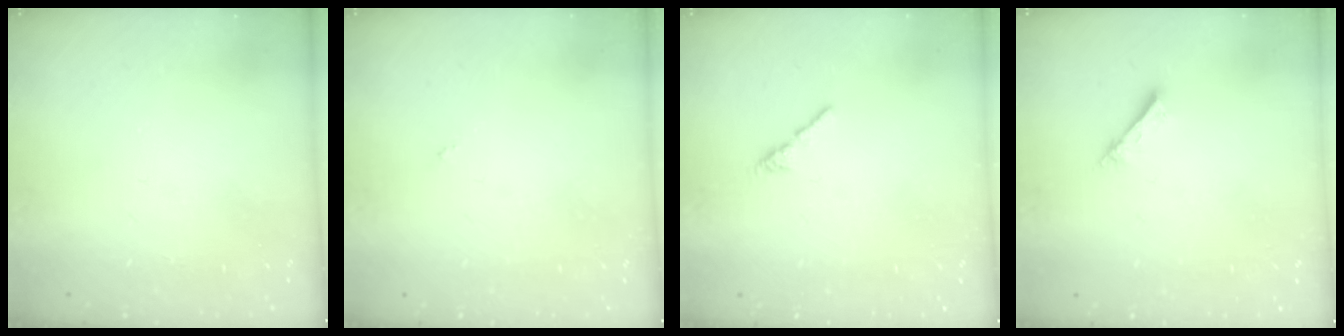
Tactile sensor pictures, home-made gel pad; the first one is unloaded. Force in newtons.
{"total": 0.0}
{"total": 0.8, "press": 0.7, "slide": 0.5}
{"total": 1.2, "press": 1.2, "slide": 0.1}